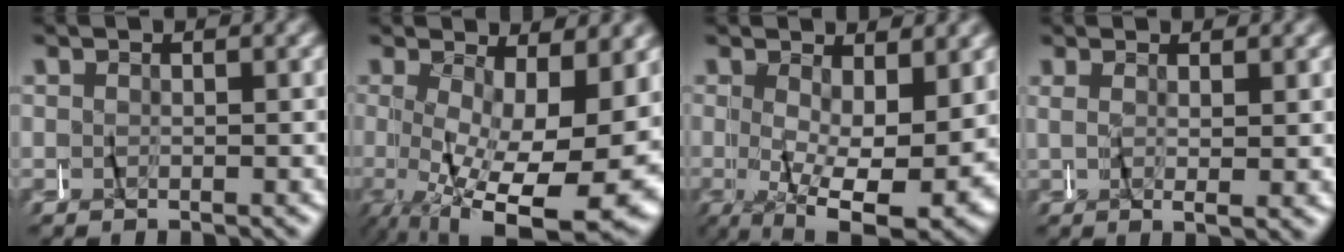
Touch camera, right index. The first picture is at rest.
{"total": 11.2, "force": [-3.1, 3.9, 10.1], "torque": [-0.152, -0.048, -0.024]}
{"total": 8.7, "force": [-1.7, 3.1, 8.0], "torque": [-0.111, -0.033, -0.012]}
{"total": 1.5, "force": [0.1, -1.0, 1.1], "torque": [-0.020, -0.001, 0.001]}